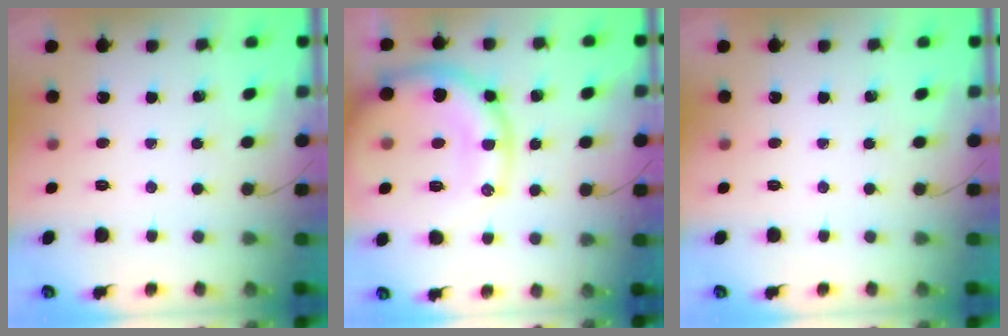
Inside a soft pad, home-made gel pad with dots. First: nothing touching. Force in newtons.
{"total": 19.2, "press": 19.1, "slide": 1.2}
{"total": 0.0}